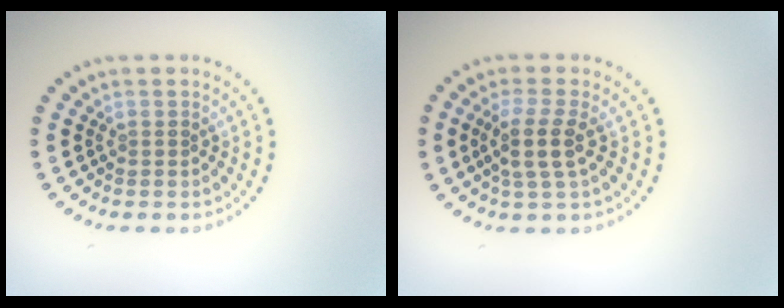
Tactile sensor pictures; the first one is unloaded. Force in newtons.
{"total": 3.1, "press": 2.5, "slide": 1.7}